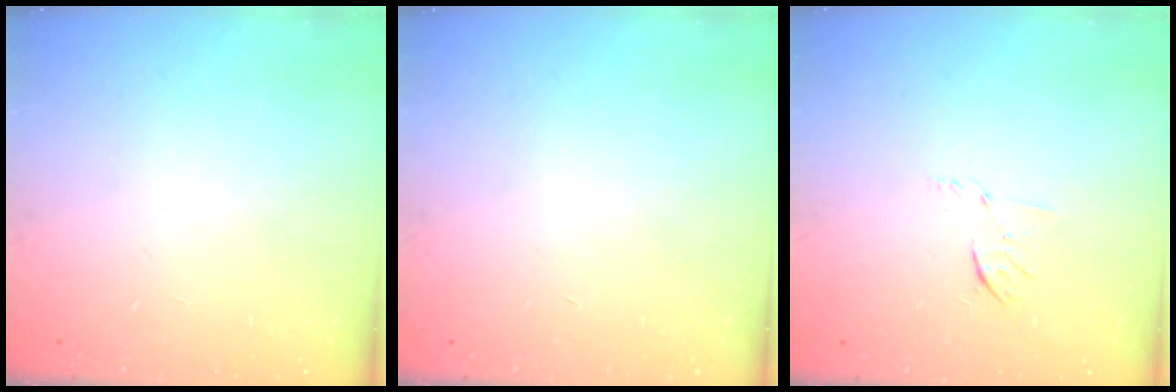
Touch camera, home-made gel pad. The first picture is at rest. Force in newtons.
{"total": 0.0}
{"total": 5.7, "press": 5.5, "slide": 1.5}